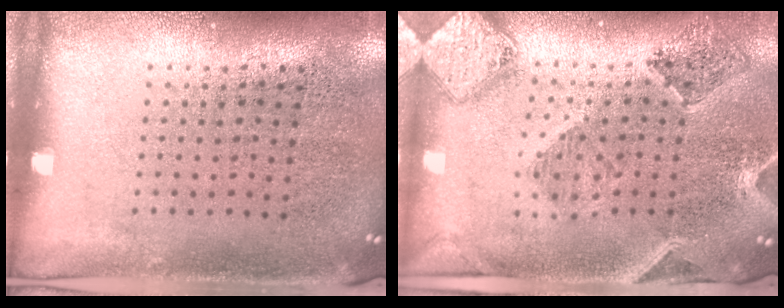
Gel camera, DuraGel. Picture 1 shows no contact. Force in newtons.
{"total": 1.5, "press": 1.4, "slide": 0.3}